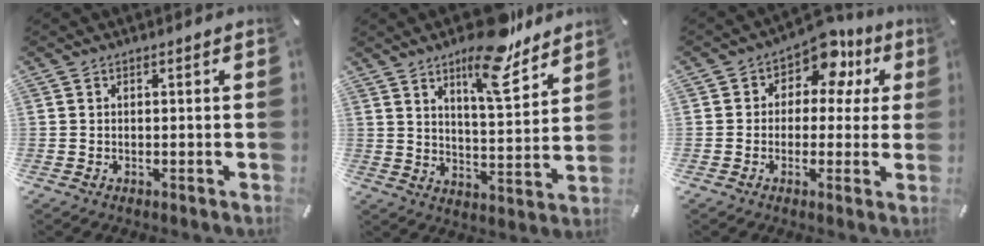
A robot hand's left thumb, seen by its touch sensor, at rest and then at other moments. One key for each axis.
{"total": 14.9, "fx": 10.6, "fy": 5.1, "fz": 9.2, "tx": -0.135, "ty": -0.066, "tz": 0.176}
{"total": 9.2, "fx": 4.6, "fy": 6.4, "fz": 4.7, "tx": -0.077, "ty": -0.026, "tz": 0.081}